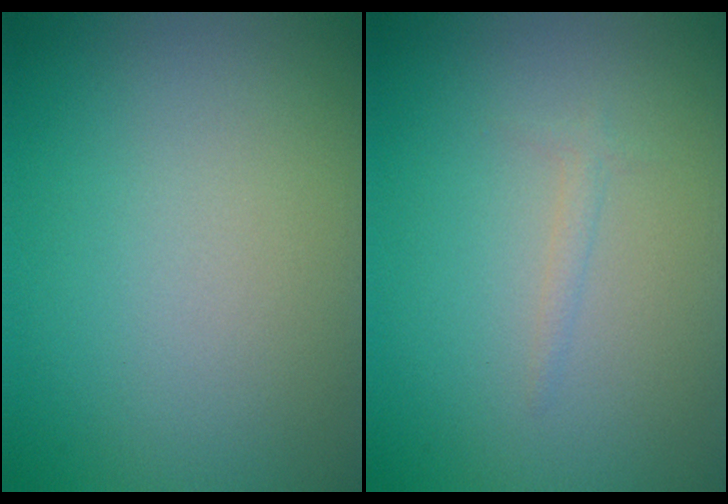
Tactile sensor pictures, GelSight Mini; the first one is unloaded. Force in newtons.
{"total": 1.0, "press": 1.0, "slide": 0.1}